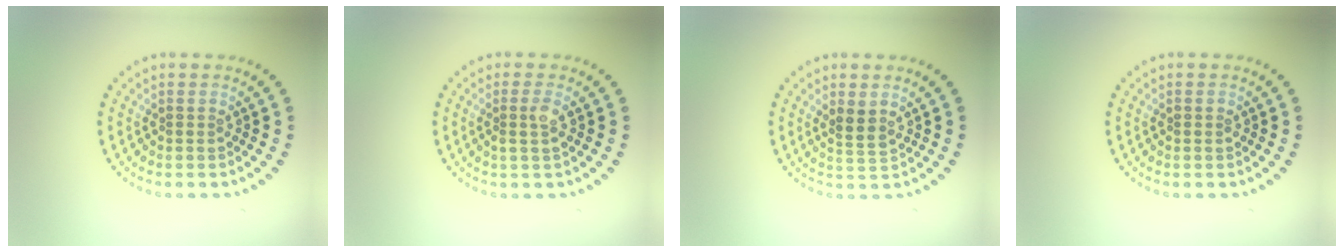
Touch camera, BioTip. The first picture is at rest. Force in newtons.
{"total": 1.6, "press": 1.3, "slide": 0.9}
{"total": 1.9, "press": 1.5, "slide": 1.2}
{"total": 0.7, "press": 0.6, "slide": 0.2}